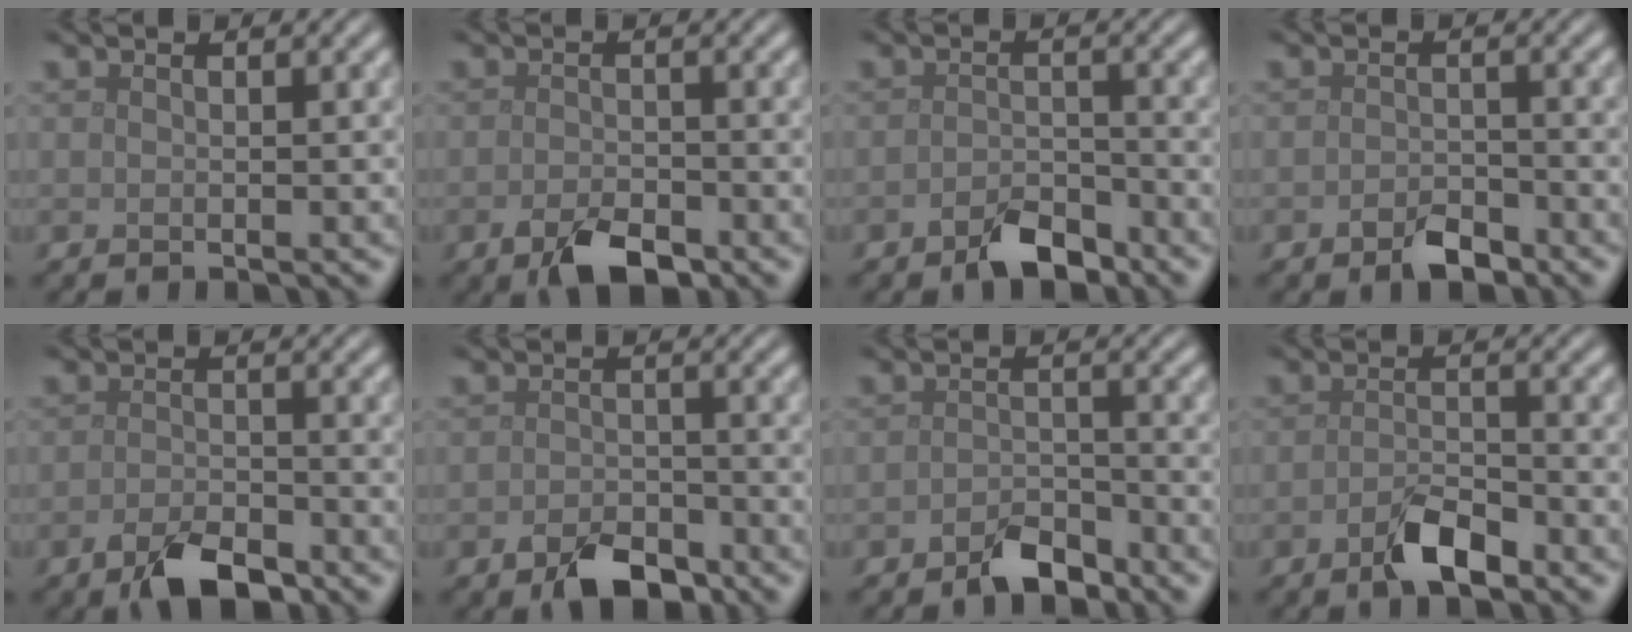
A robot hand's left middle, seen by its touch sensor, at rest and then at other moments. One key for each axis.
{"total": 3.7, "fx": -2.2, "fy": 1.8, "fz": 2.5, "tx": -0.045, "ty": -0.006, "tz": -0.041}
{"total": 3.3, "fx": -2.4, "fy": 1.5, "fz": 1.7, "tx": -0.028, "ty": 0.003, "tz": -0.047}
{"total": 2.5, "fx": -1.7, "fy": 1.2, "fz": 1.4, "tx": -0.023, "ty": 0.002, "tz": -0.032}
{"total": 4.2, "fx": -2.7, "fy": 1.8, "fz": 2.7, "tx": -0.048, "ty": -0.006, "tz": -0.053}
{"total": 4.1, "fx": -2.7, "fy": 2.2, "fz": 2.2, "tx": -0.035, "ty": -0.005, "tz": -0.053}
{"total": 3.0, "fx": -2.3, "fy": 1.3, "fz": 1.4, "tx": -0.022, "ty": 0.004, "tz": -0.045}
{"total": 3.2, "fx": -2.1, "fy": 1.2, "fz": 2.2, "tx": -0.042, "ty": 0.002, "tz": -0.040}